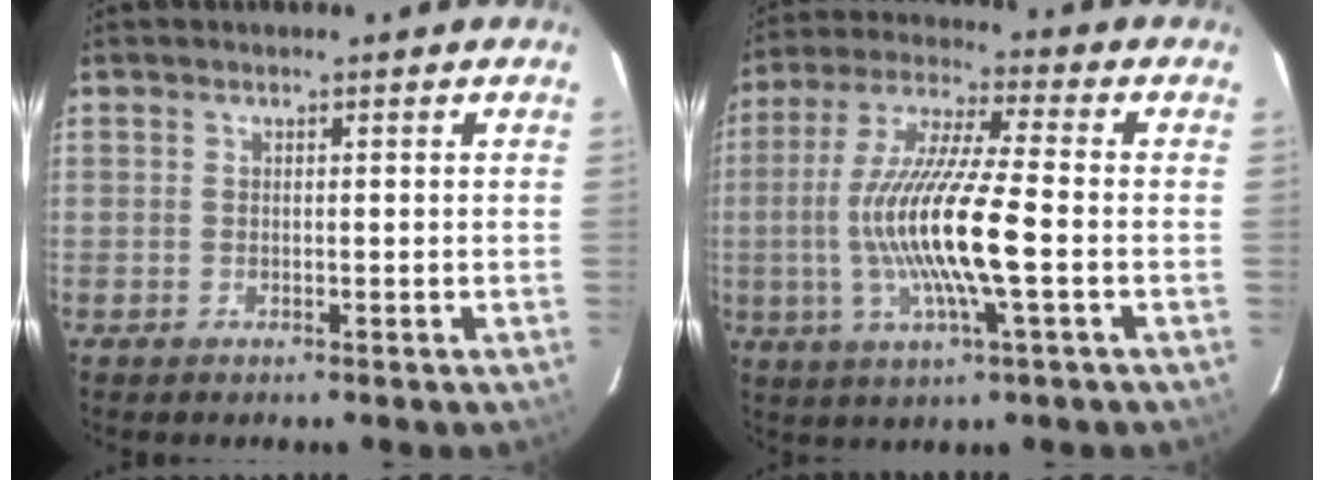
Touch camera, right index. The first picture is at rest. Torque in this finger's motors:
{"motor_torque": [2.08, -0.06, 1.05, 0.21]}